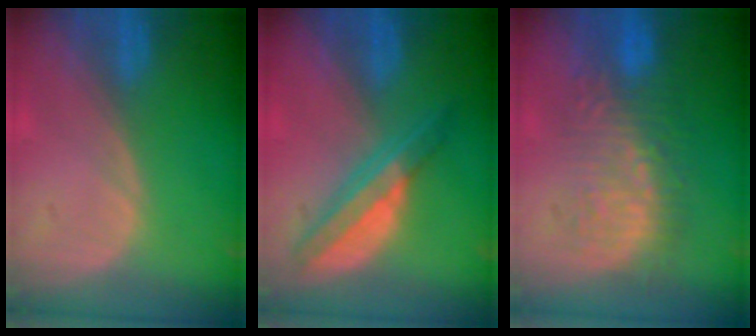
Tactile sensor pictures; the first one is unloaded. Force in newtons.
{"total": 6.6, "press": 5.8, "slide": 3.2}
{"total": 8.7, "press": 8.6, "slide": 1.2}